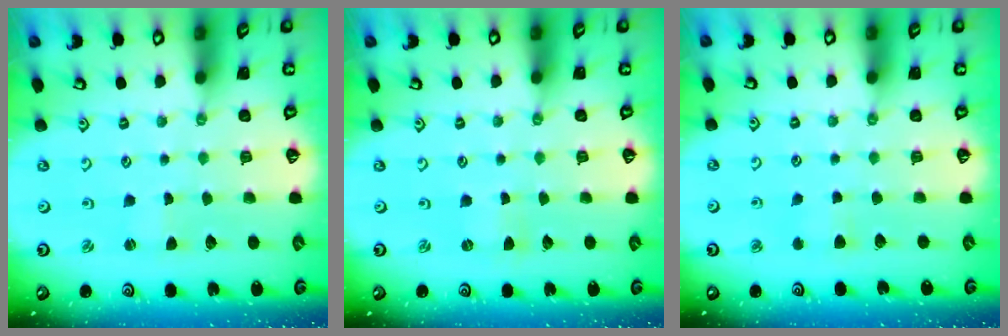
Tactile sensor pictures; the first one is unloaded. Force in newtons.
{"total": 0.0}
{"total": 3.9, "press": 3.9, "slide": 0.5}